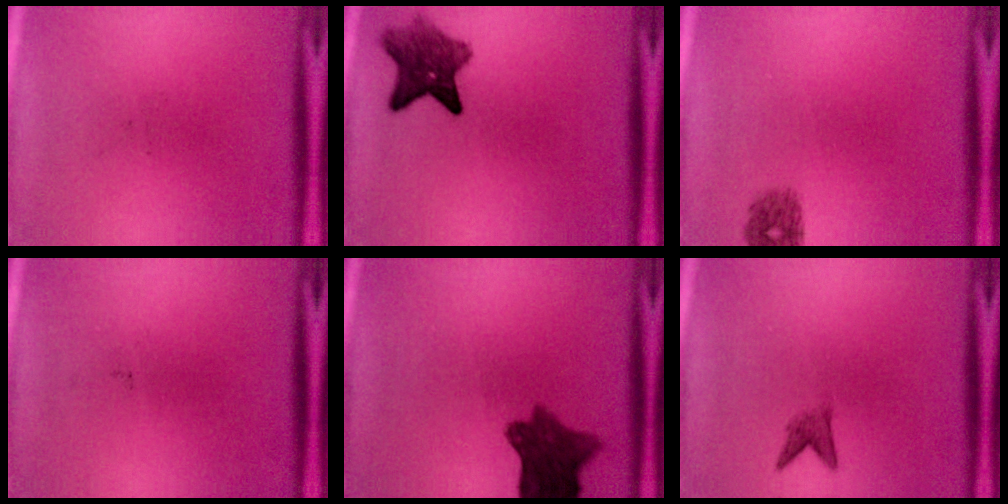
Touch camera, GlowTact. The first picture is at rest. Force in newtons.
{"total": 6.7}
{"total": 1.6}
{"total": 0.0}
{"total": 8.7}
{"total": 1.8}